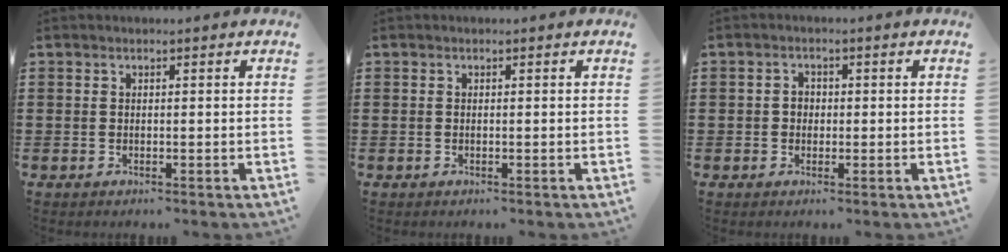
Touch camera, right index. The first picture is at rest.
{"total": 0.0}
{"total": 1.6, "force": [-0.2, 1.4, 0.8], "torque": [-0.018, 0.005, -0.006]}